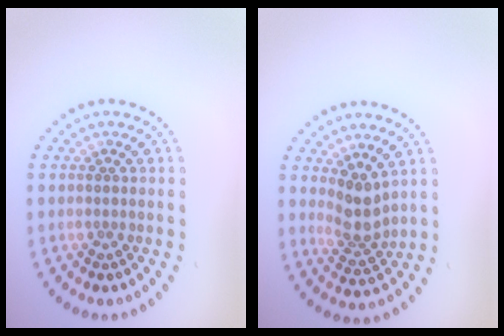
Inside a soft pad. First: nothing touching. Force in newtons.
{"total": 2.8, "press": 2.1, "slide": 1.8}